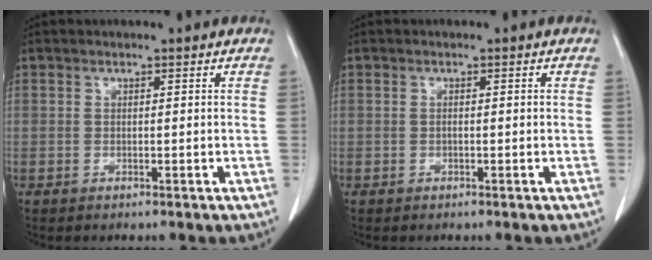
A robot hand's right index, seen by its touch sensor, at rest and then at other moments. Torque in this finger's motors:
{"motor_torque": [-0.12, 0.07, -0.02, -0.01]}